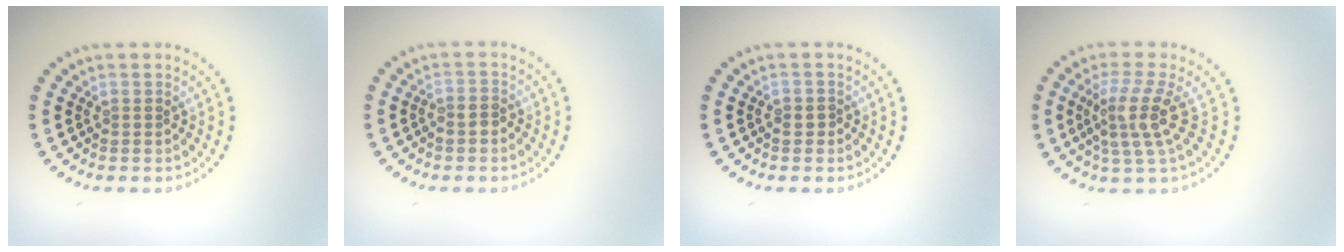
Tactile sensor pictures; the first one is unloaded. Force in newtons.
{"total": 1.1, "press": 0.9, "slide": 0.7}
{"total": 0.6, "press": 0.6, "slide": 0.3}
{"total": 4.0, "press": 2.9, "slide": 2.7}